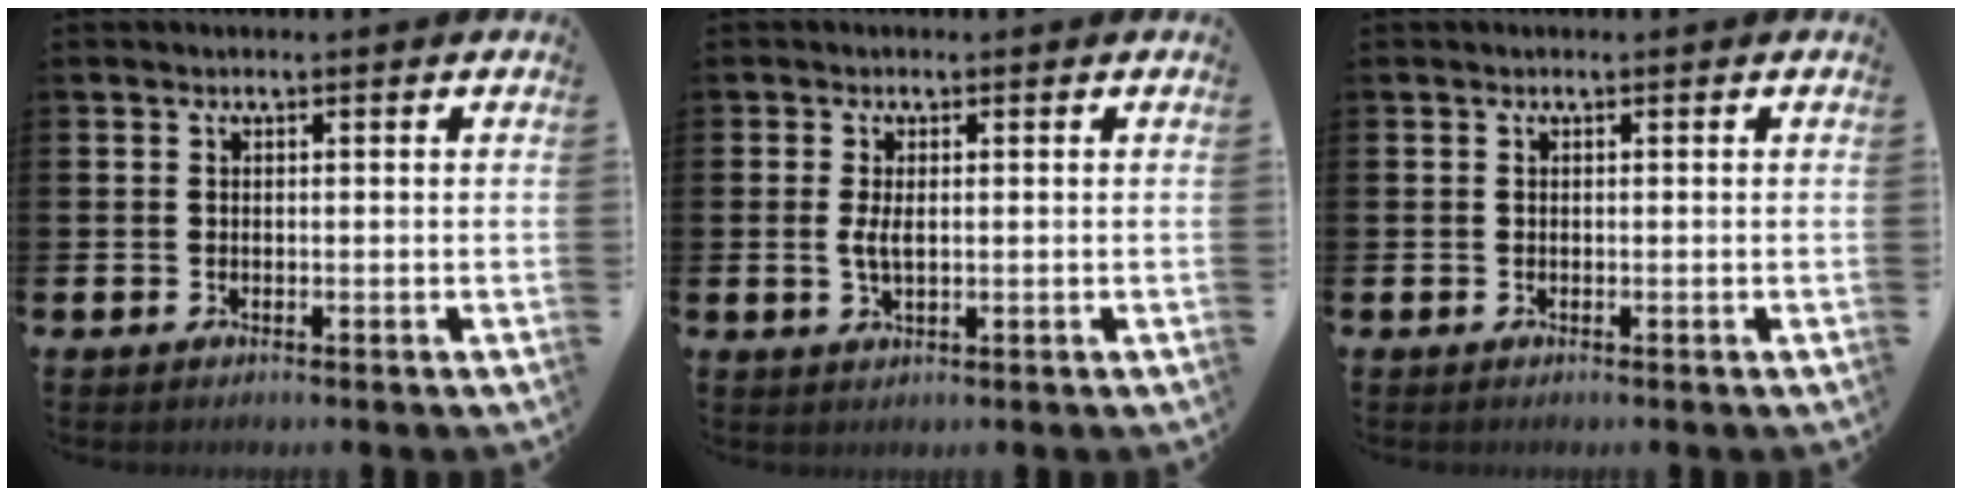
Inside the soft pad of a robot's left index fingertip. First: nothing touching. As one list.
[{"total": 2.4, "force": [0.2, 1.0, 2.2], "torque": [-0.040, 0.002, 0.001]}, {"total": 0.0}]